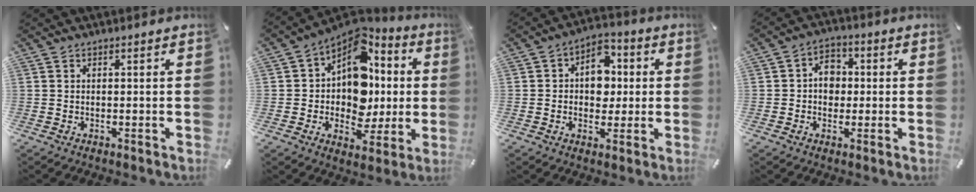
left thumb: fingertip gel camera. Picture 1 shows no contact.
{"total": 13.7, "force": [2.2, 10.9, 8.0], "torque": [-0.129, -0.030, 0.047]}
{"total": 9.3, "force": [0.8, 7.3, 5.7], "torque": [-0.077, 0.002, 0.012]}
{"total": 6.2, "force": [-0.2, 5.2, 3.4], "torque": [-0.046, 0.008, -0.008]}